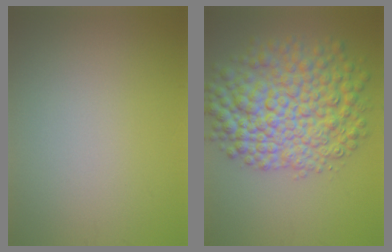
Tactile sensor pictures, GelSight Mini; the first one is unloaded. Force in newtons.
{"total": 9.8, "press": 9.8, "slide": 0.3}